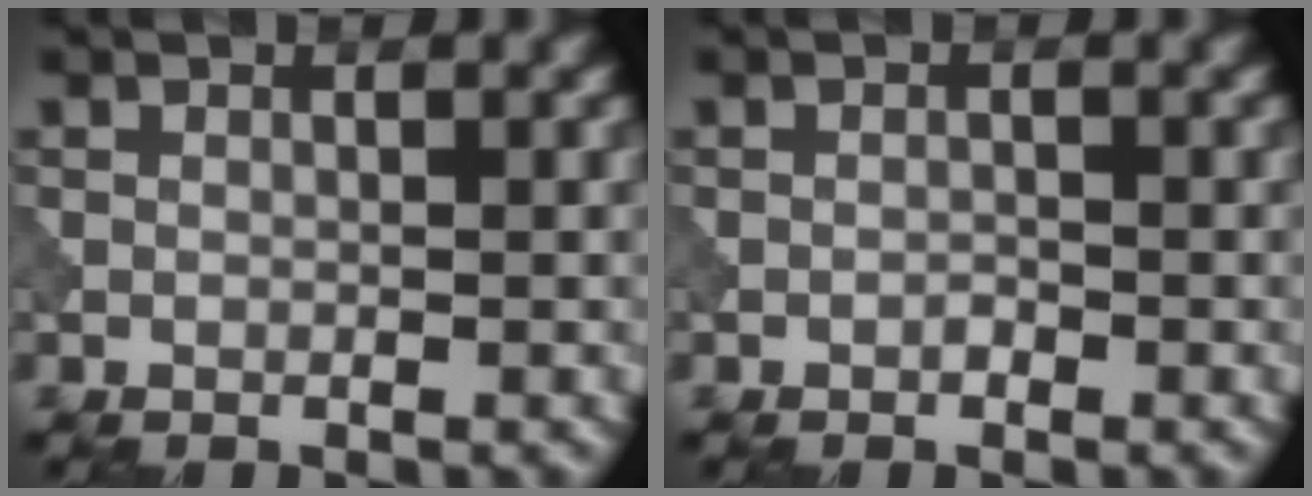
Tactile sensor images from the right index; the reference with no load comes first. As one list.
[{"total": 0.5, "force": [-0.3, 0.3, 0.3], "torque": [-0.004, 0.001, -0.007]}]